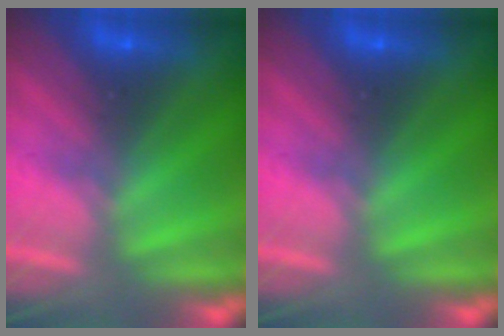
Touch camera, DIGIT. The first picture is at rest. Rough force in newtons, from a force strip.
{"total": 0.0}